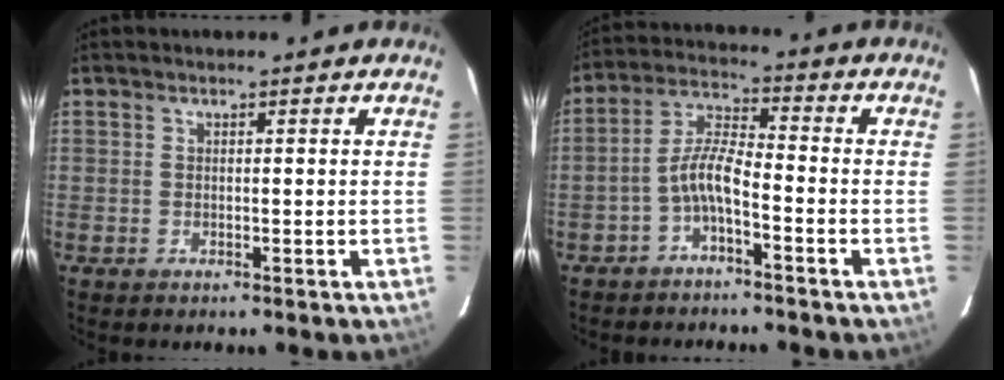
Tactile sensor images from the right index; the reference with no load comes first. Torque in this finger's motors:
{"motor_torque": [0.78, -0.54, 0.55, 0.14]}